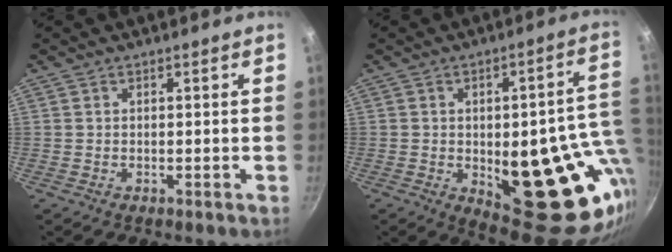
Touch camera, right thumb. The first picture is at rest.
{"total": 25.4, "force": [-3.1, 10.8, 22.8], "torque": [-0.231, -0.012, -0.021]}